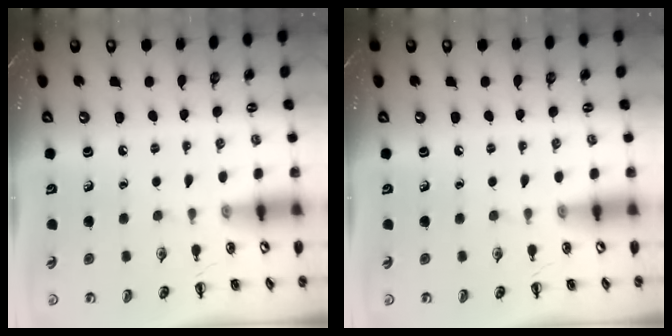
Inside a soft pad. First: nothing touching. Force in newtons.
{"total": 0.0}